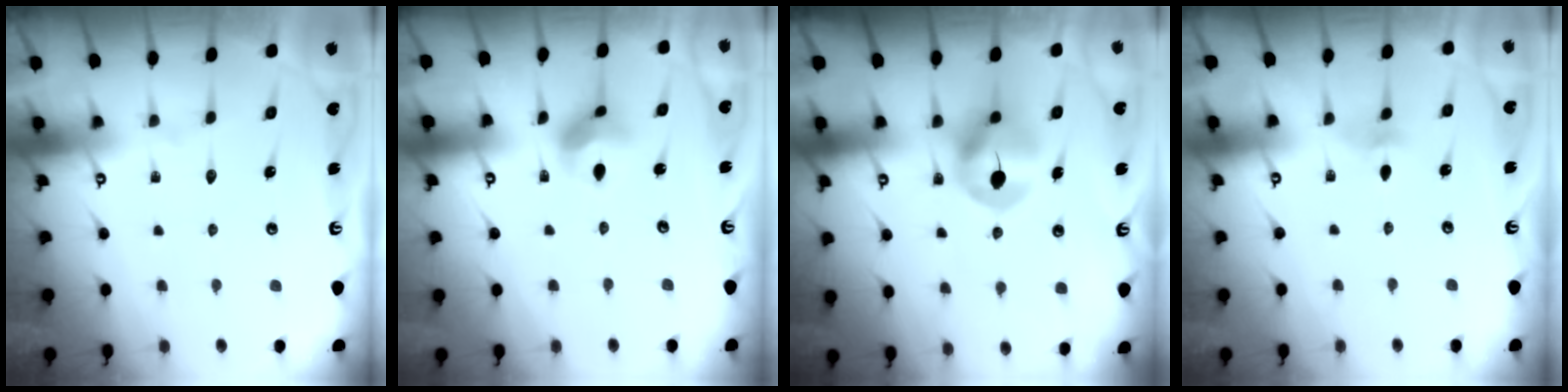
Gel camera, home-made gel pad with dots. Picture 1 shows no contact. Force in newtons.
{"total": 6.9, "press": 6.9, "slide": 0.8}
{"total": 7.6, "press": 7.6, "slide": 0.4}
{"total": 2.9, "press": 2.8, "slide": 0.8}